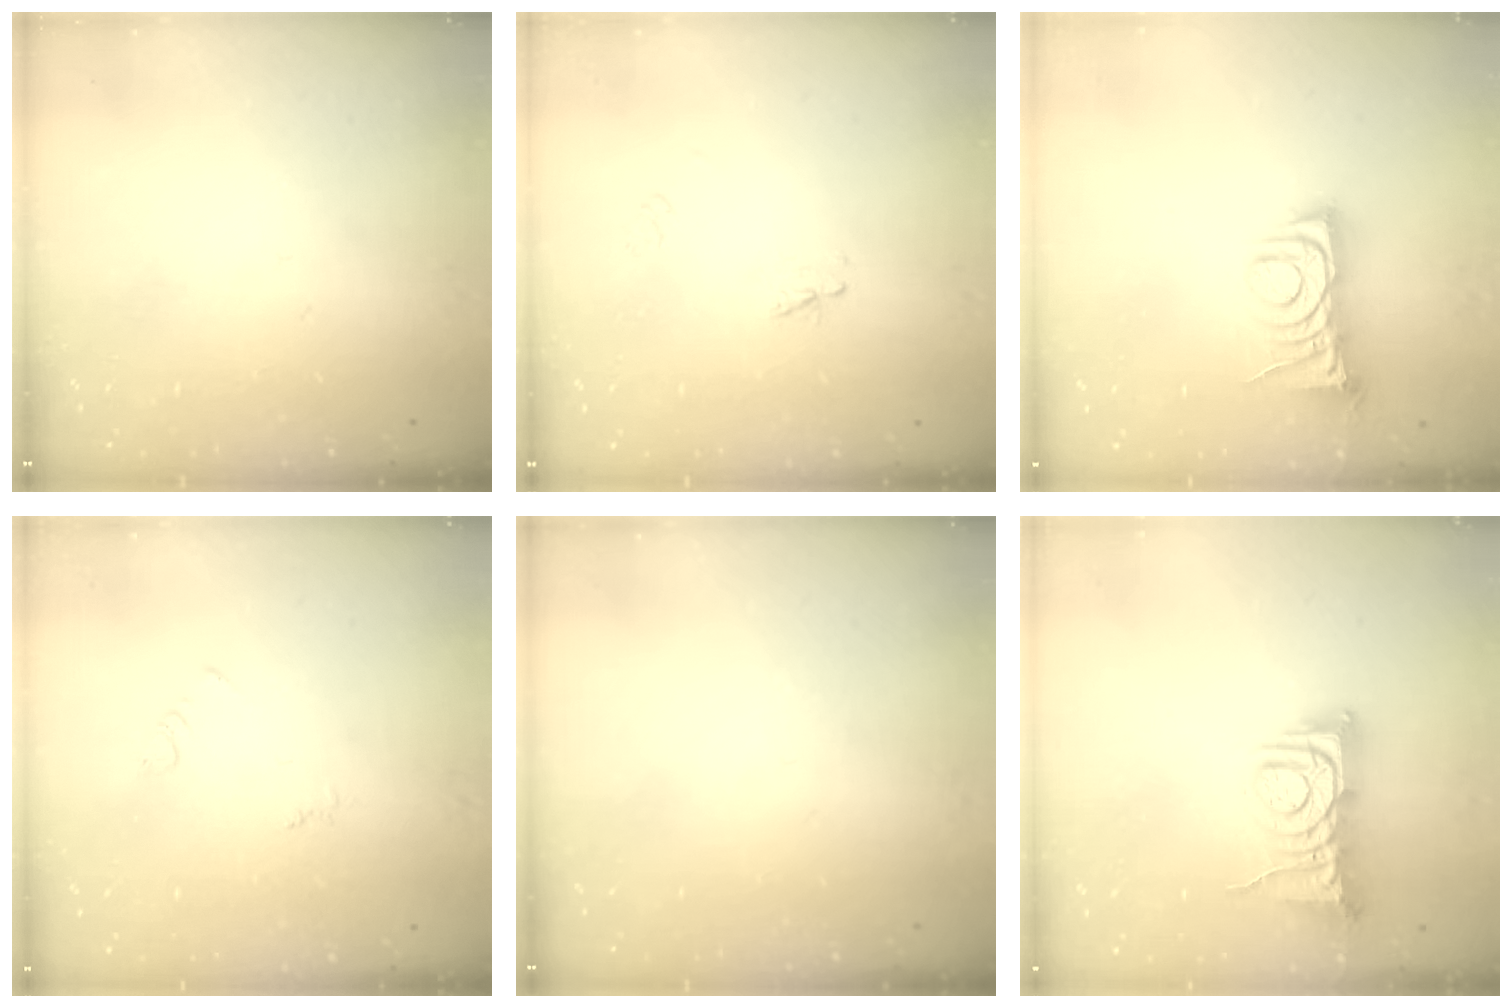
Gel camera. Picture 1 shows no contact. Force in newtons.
{"total": 2.3, "press": 2.2, "slide": 0.2}
{"total": 7.1, "press": 7.0, "slide": 1.0}
{"total": 2.9, "press": 2.9, "slide": 0.4}
{"total": 0.0}
{"total": 8.8, "press": 8.8, "slide": 0.4}